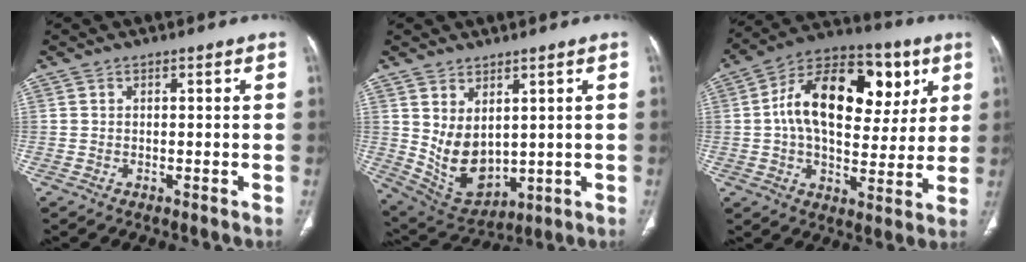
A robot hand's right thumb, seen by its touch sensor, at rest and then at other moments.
{"total": 10.0, "force": [1.9, 6.4, 7.4], "torque": [-0.111, -0.019, 0.070]}
{"total": 22.1, "force": [5.4, 13.1, 16.9], "torque": [-0.234, 0.012, 0.076]}